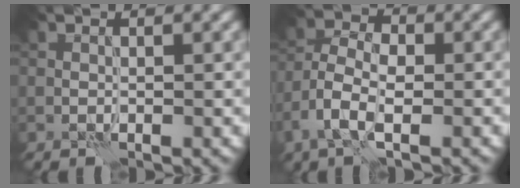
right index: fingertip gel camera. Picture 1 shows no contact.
{"total": 5.0, "force": [-2.3, 2.5, 3.7], "torque": [-0.078, 0.007, -0.053]}